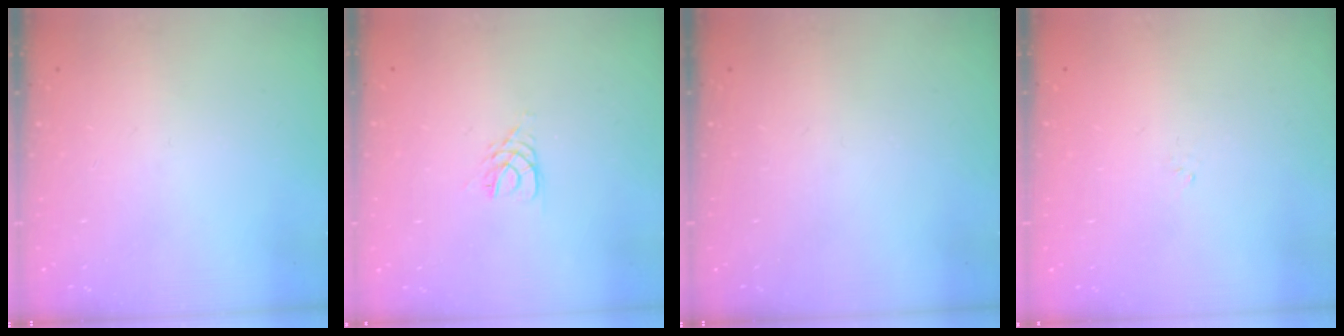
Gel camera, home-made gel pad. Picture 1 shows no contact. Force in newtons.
{"total": 3.0, "press": 2.9, "slide": 0.4}
{"total": 0.0}
{"total": 1.2, "press": 1.2, "slide": 0.4}